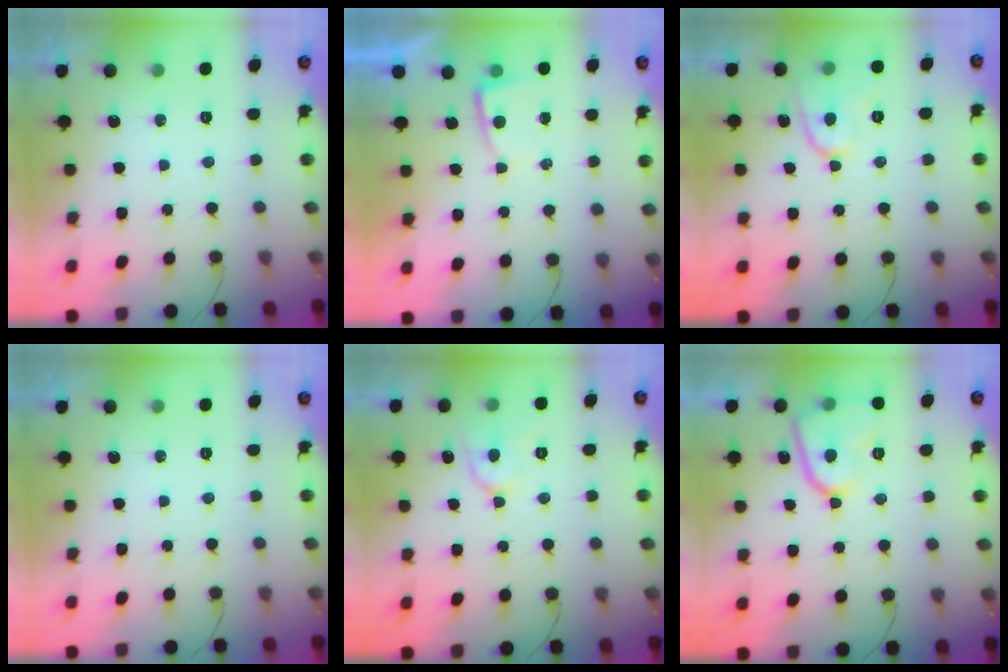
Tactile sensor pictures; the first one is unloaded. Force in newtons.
{"total": 2.2, "press": 2.2, "slide": 0.4}
{"total": 8.4, "press": 8.3, "slide": 0.7}
{"total": 0.0}
{"total": 7.7, "press": 7.6, "slide": 0.8}
{"total": 11.9, "press": 11.8, "slide": 1.5}